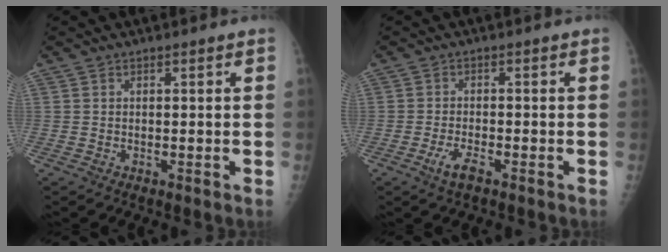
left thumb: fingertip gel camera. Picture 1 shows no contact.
{"total": 3.2, "force": [-1.8, 1.0, 2.4], "torque": [-0.056, 0.007, -0.035]}